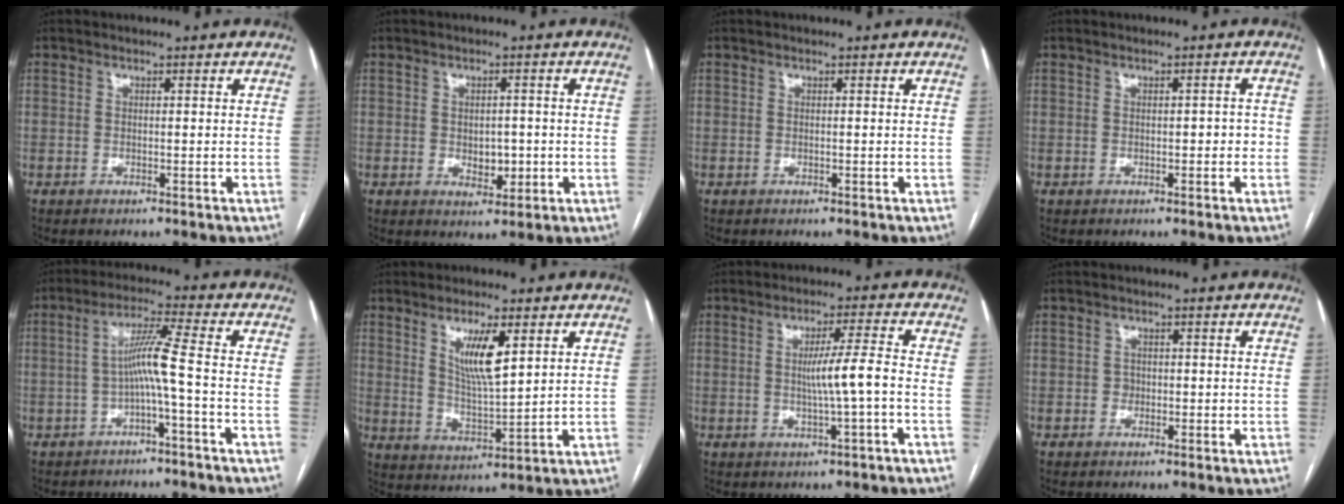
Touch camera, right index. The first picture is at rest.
{"total": 3.7, "force": [-0.5, 2.3, 2.9], "torque": [-0.037, -0.001, 0.001]}
{"total": 0.0}
{"total": 1.6, "force": [-0.4, 0.9, 1.3], "torque": [-0.015, 0.012, -0.002]}
{"total": 6.0, "force": [-1.5, -1.1, 5.7], "torque": [-0.104, 0.019, -0.026]}
{"total": 8.0, "force": [3.6, 1.4, 7.0], "torque": [-0.130, -0.009, 0.070]}
{"total": 5.8, "force": [-0.7, -0.6, 5.7], "torque": [-0.093, 0.003, -0.011]}
{"total": 1.2, "force": [-0.1, 1.2, 0.4], "torque": [-0.004, 0.004, -0.001]}